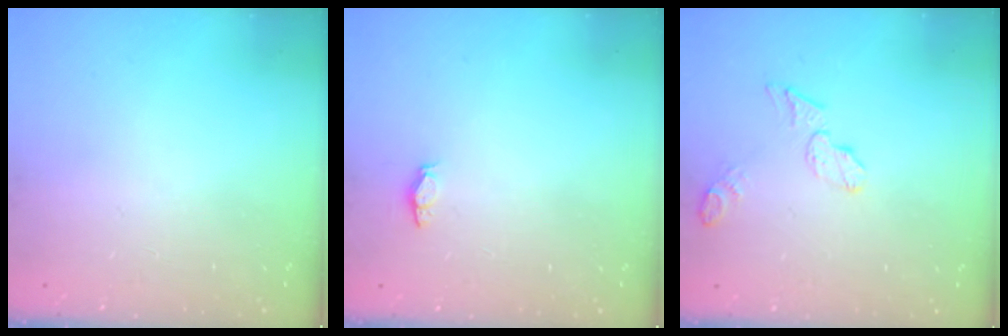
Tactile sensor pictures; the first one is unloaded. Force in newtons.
{"total": 3.7, "press": 3.3, "slide": 1.5}
{"total": 6.1, "press": 6.1, "slide": 0.3}